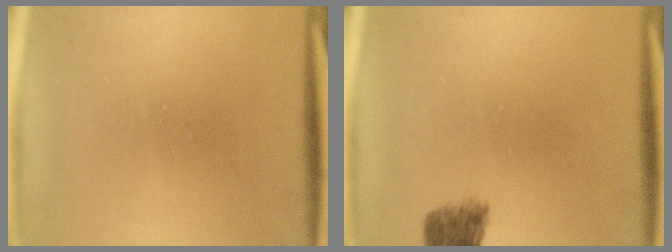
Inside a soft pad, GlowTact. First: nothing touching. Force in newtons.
{"total": 4.3}